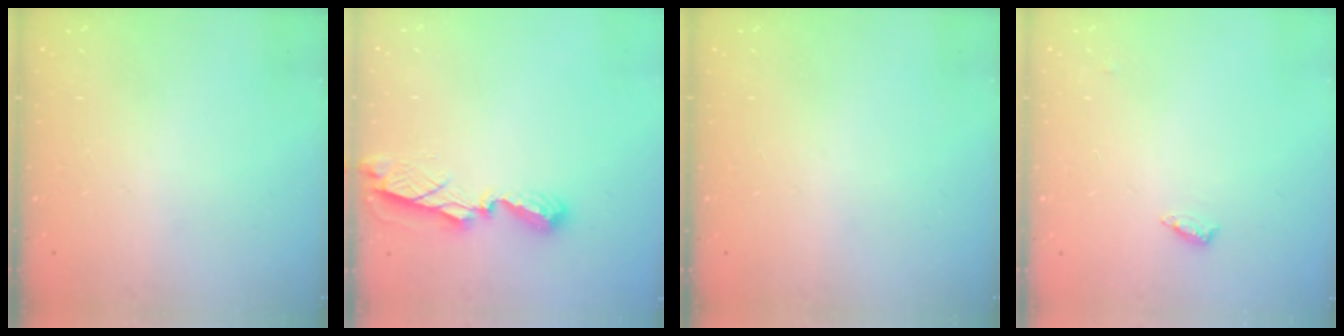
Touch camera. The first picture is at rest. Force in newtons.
{"total": 7.7, "press": 7.7, "slide": 0.7}
{"total": 0.0}
{"total": 4.4, "press": 4.1, "slide": 1.4}